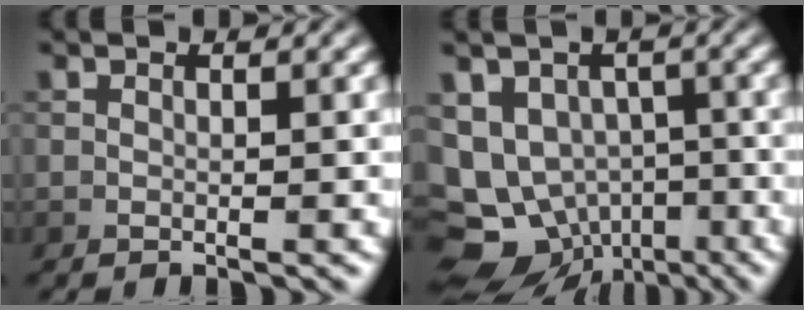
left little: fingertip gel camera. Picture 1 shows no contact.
{"total": 9.5, "force": [-3.2, 7.7, 4.6], "torque": [-0.080, -0.011, -0.043]}